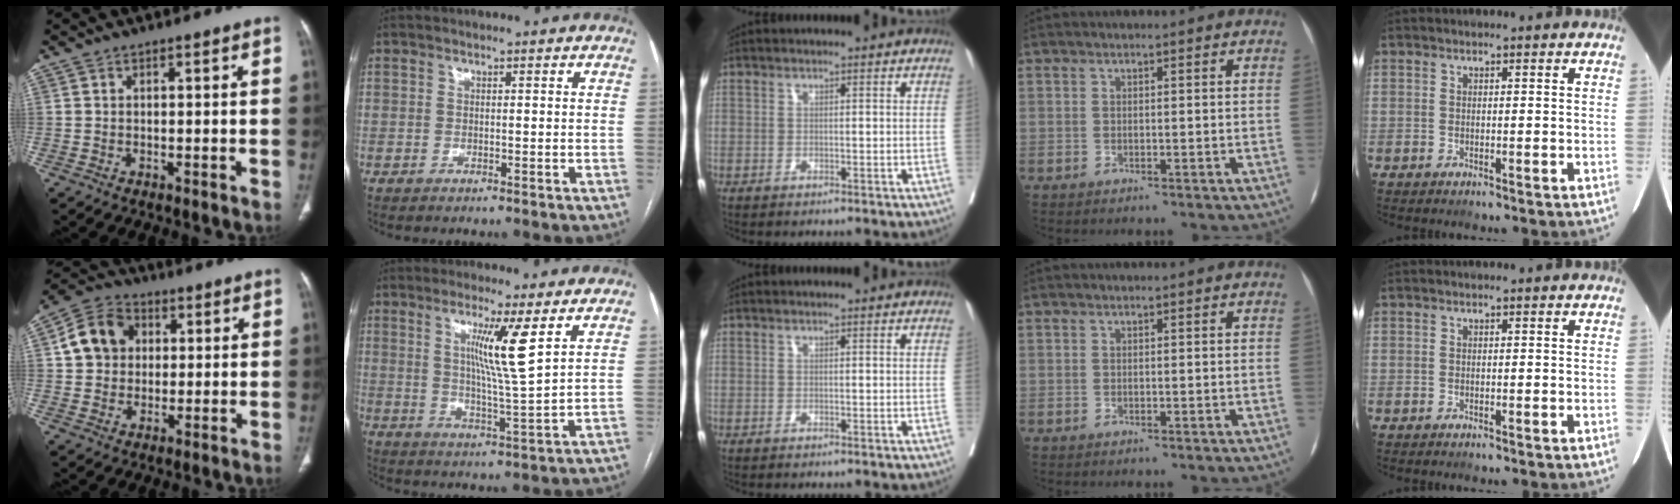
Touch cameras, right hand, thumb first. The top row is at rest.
{"thumb": {"total": 9.9, "force": [1.6, 8.5, 4.9], "torque": [-0.070, 0.012, 0.019]}, "index": {"total": 8.4, "force": [3.5, -1.0, 7.6], "torque": [-0.133, -0.017, 0.064]}}